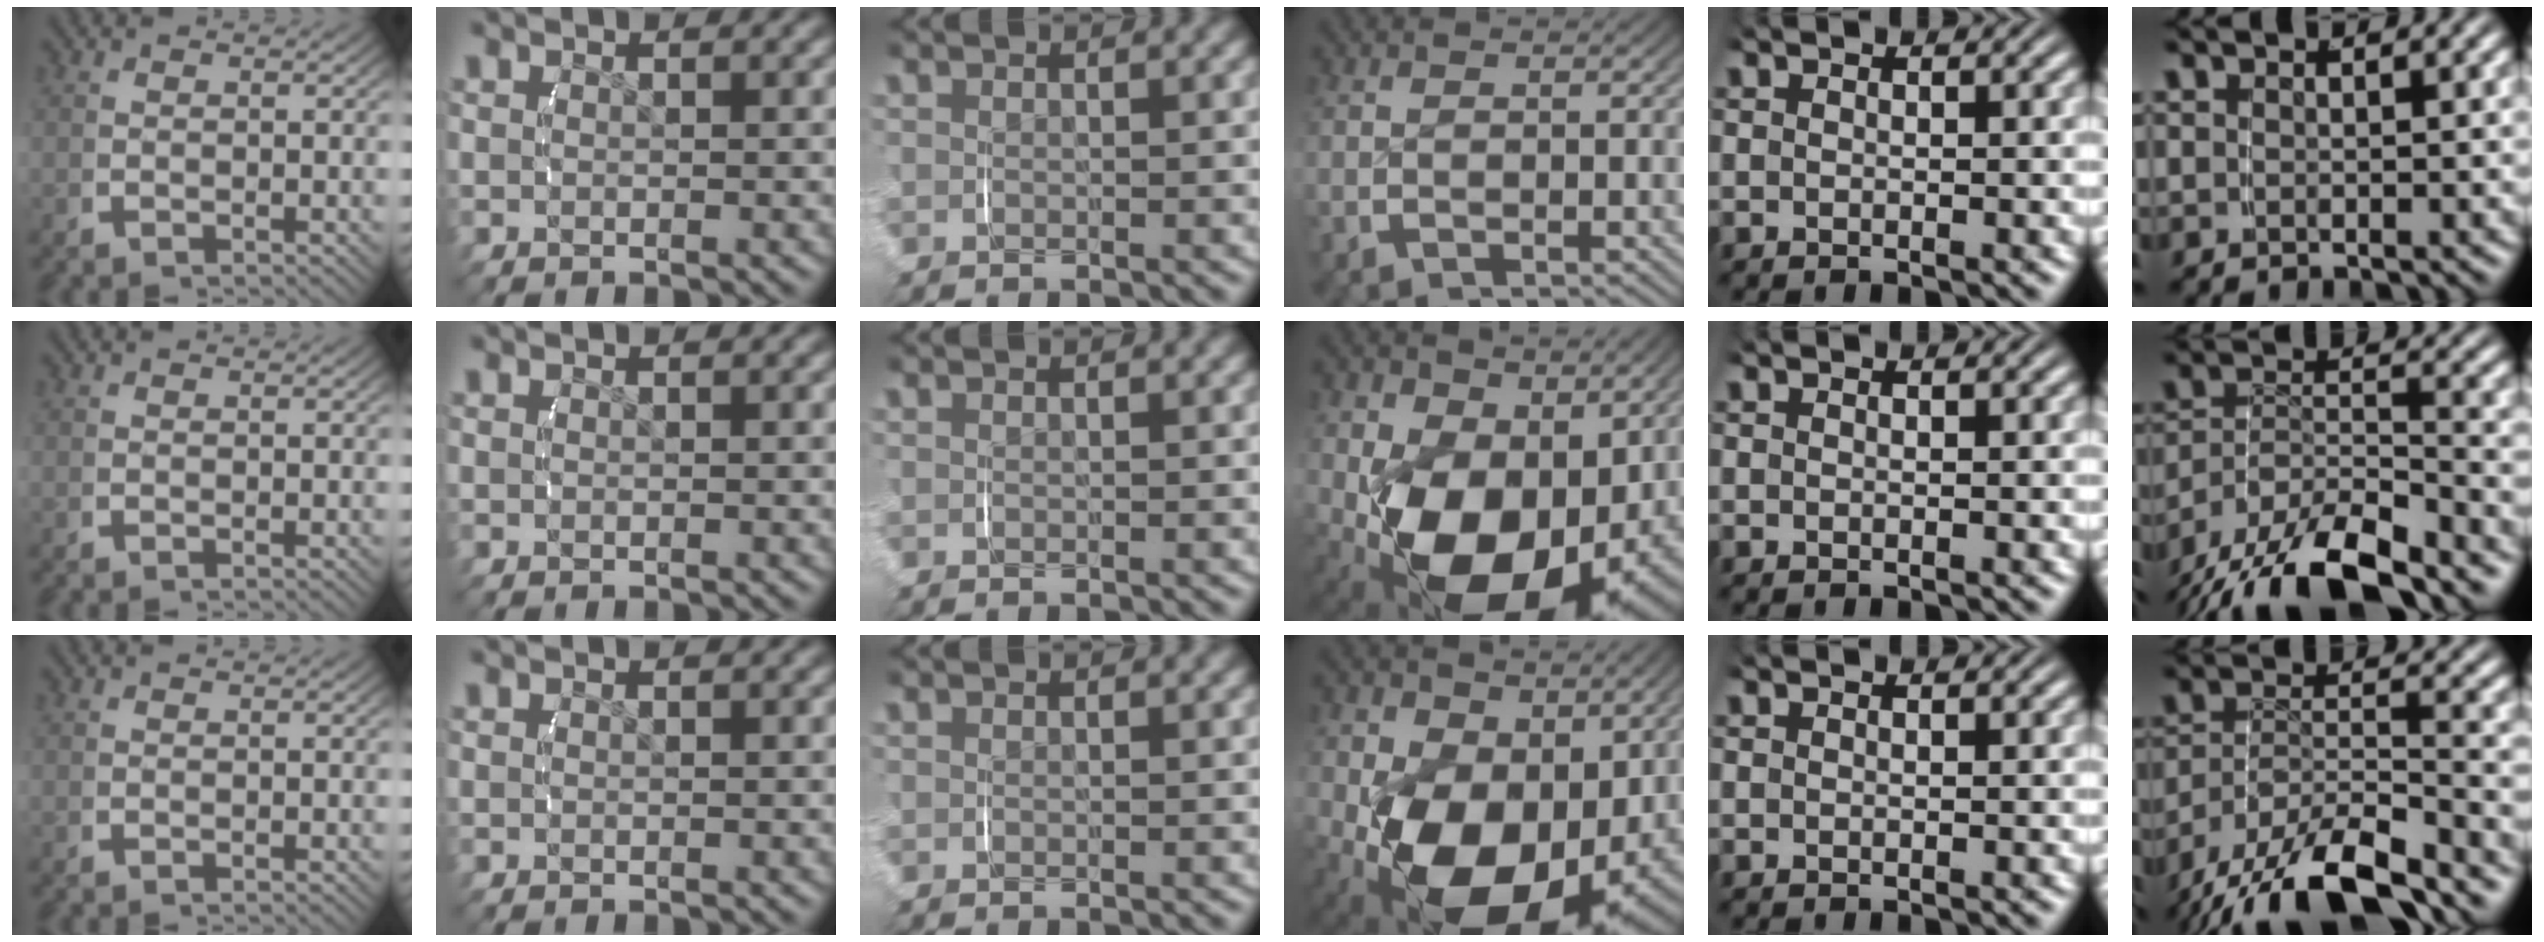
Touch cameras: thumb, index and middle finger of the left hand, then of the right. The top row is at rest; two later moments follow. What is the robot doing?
{"motion": "lift_and_place", "object": "backpack"}